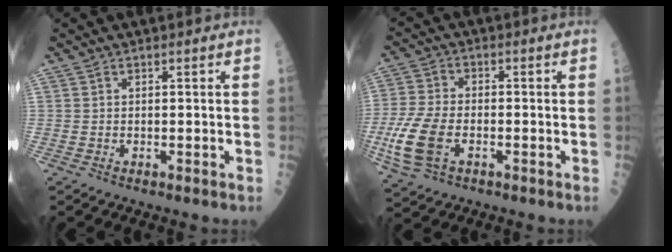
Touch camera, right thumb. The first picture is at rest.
{"total": 10.9, "force": [-3.2, 6.1, 8.4], "torque": [-0.194, 0.005, -0.064]}